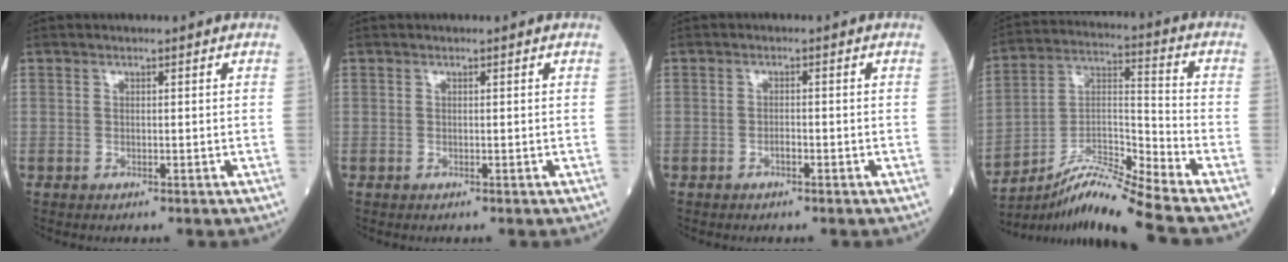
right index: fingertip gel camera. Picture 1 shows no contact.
{"total": 0.0}
{"total": 1.1, "force": [-0.7, 0.3, 0.8], "torque": [-0.013, 0.002, -0.013]}
{"total": 12.2, "force": [-10.6, -2.2, 5.6], "torque": [-0.106, 0.015, -0.189]}